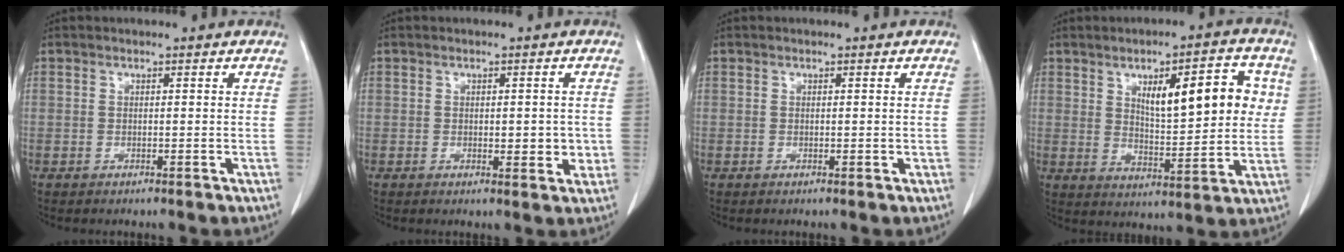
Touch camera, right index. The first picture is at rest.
{"total": 3.6, "force": [-0.3, 1.7, 3.2], "torque": [-0.036, -0.003, -0.001]}
{"total": 0.7, "force": [0.0, 0.3, 0.6], "torque": [-0.009, -0.001, 0.003]}
{"total": 13.1, "force": [3.9, 4.0, 11.9], "torque": [-0.167, 0.016, 0.062]}